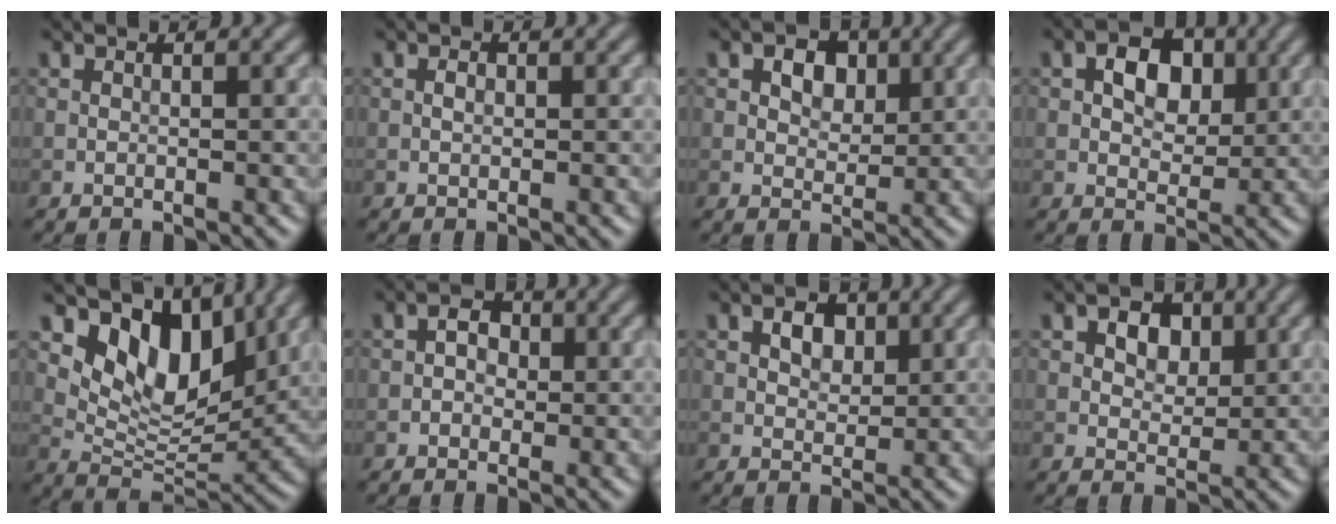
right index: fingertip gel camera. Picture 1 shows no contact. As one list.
[{"total": 0.7, "force": [0.0, 0.4, 0.5], "torque": [-0.008, 0.001, -0.001]}, {"total": 3.8, "force": [1.5, 2.6, 2.4], "torque": [-0.032, 0.001, 0.010]}, {"total": 4.5, "force": [1.0, 3.1, 3.1], "torque": [-0.045, 0.004, 0.009]}, {"total": 8.3, "force": [4.4, 4.6, 5.4], "torque": [-0.087, -0.013, 0.079]}, {"total": 2.0, "force": [0.0, 1.6, 1.1], "torque": [-0.005, 0.002, -0.011]}, {"total": 2.5, "force": [0.9, 1.7, 1.5], "torque": [-0.026, 0.002, 0.013]}, {"total": 4.4, "force": [1.8, 3.0, 2.7], "torque": [-0.040, 0.006, 0.015]}]